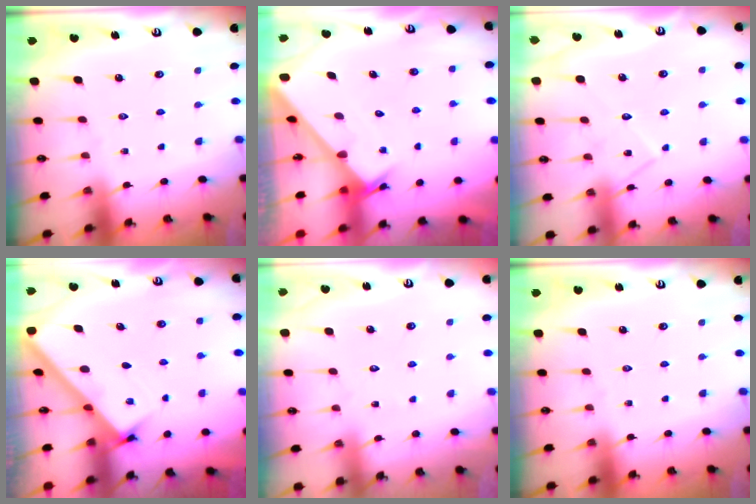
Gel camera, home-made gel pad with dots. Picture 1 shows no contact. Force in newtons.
{"total": 2.4, "press": 2.4, "slide": 0.2}
{"total": 10.0, "press": 10.0, "slide": 0.7}
{"total": 2.6, "press": 2.6, "slide": 0.3}
{"total": 3.4, "press": 3.4, "slide": 0.4}
{"total": 0.0}